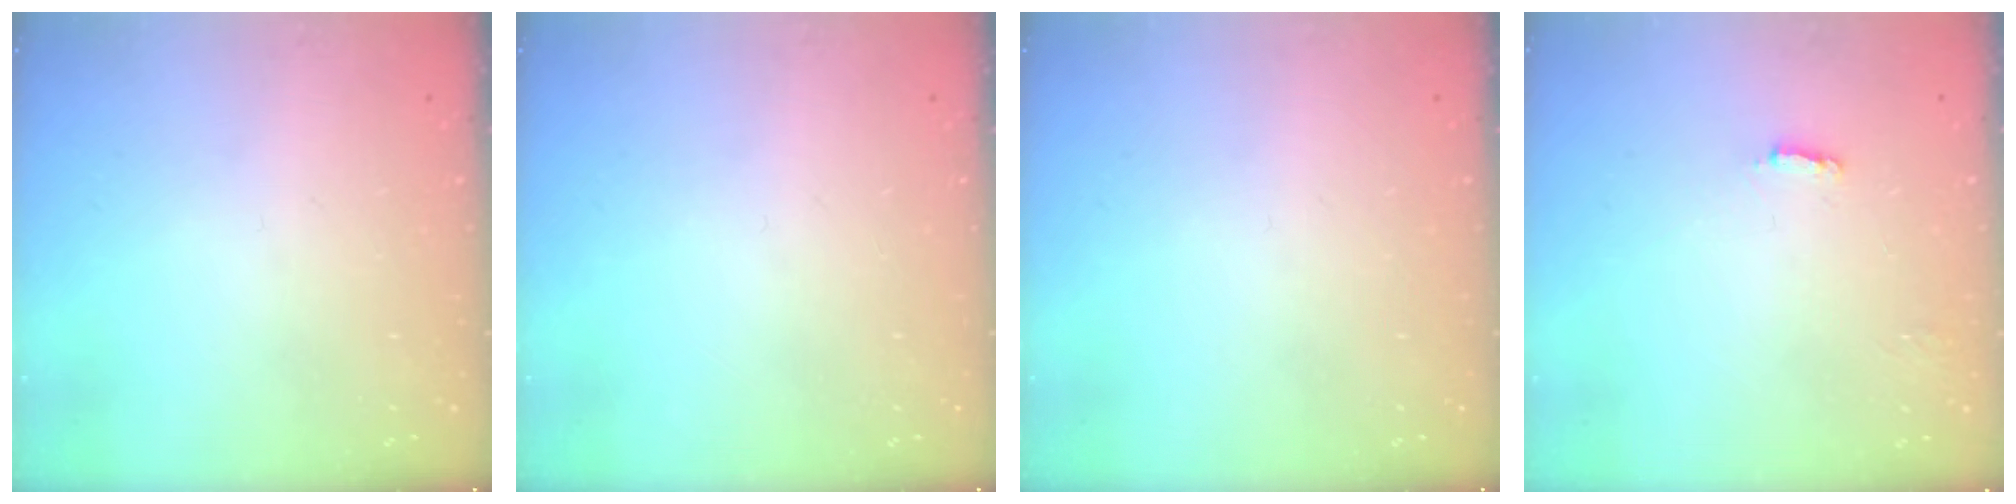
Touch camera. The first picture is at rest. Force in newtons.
{"total": 0.0}
{"total": 0.0}
{"total": 2.2, "press": 2.2, "slide": 0.1}